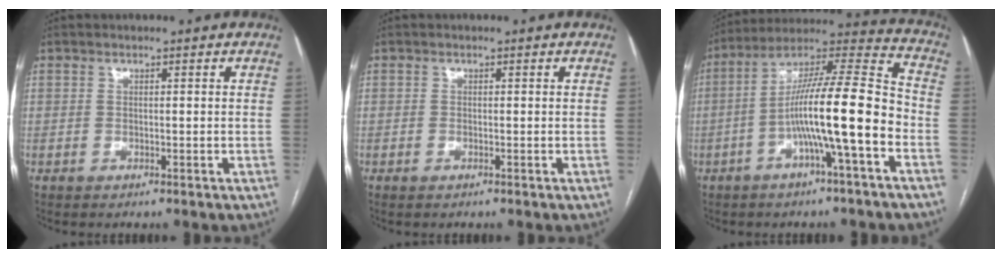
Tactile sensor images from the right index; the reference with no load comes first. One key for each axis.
{"total": 0.5, "fx": -0.3, "fy": 0.2, "fz": 0.3, "tx": -0.008, "ty": 0.000, "tz": -0.002}
{"total": 16.0, "fx": -4.7, "fy": 0.6, "fz": 15.3, "tx": -0.262, "ty": 0.021, "tz": -0.083}